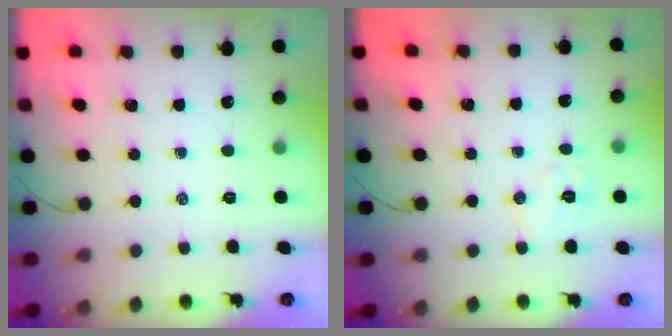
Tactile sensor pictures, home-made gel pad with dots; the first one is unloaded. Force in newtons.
{"total": 5.1, "press": 5.0, "slide": 1.0}